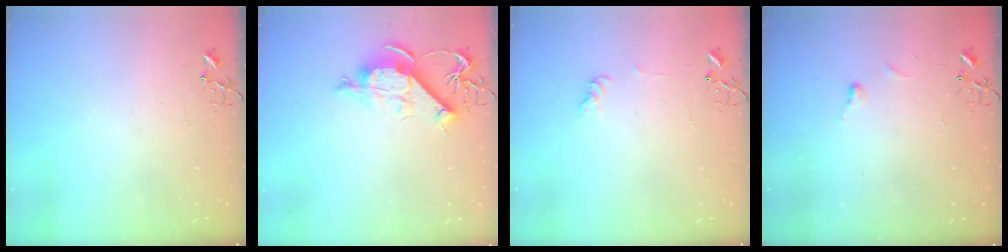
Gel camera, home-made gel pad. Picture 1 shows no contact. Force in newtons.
{"total": 10.4, "press": 10.3, "slide": 0.8}
{"total": 6.0, "press": 5.9, "slide": 0.6}
{"total": 4.3, "press": 4.2, "slide": 0.7}